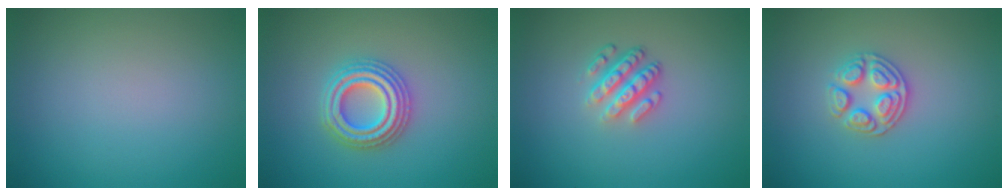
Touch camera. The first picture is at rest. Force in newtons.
{"total": 4.3, "press": 4.2, "slide": 0.7}
{"total": 3.6, "press": 2.6, "slide": 2.5}
{"total": 3.0, "press": 2.8, "slide": 1.1}